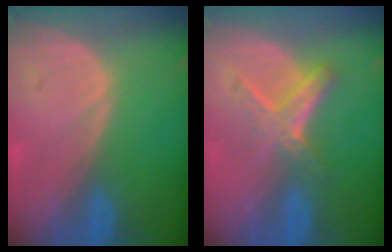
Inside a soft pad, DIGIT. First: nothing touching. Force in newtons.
{"total": 5.8, "press": 5.2, "slide": 2.5}